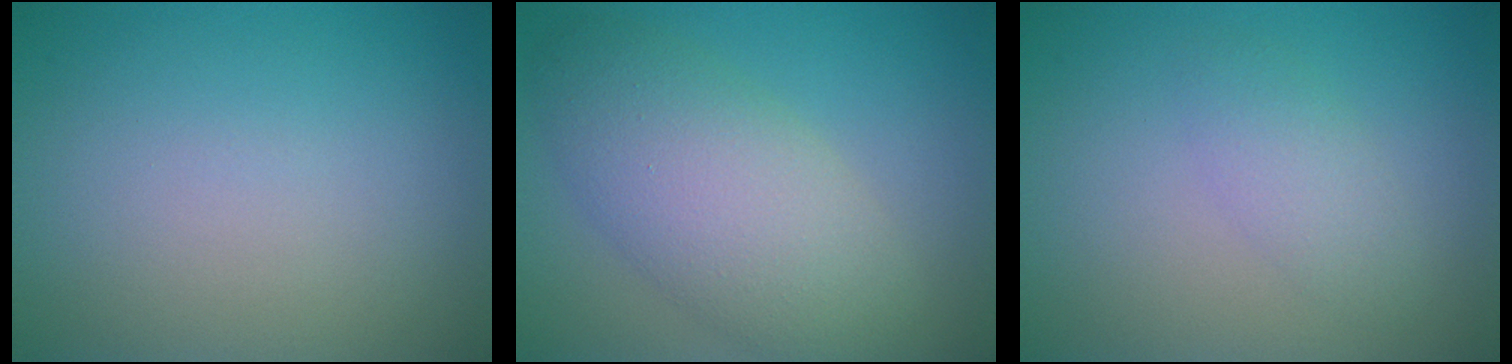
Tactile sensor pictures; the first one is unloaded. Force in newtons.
{"total": 7.0, "press": 7.0, "slide": 0.3}
{"total": 2.0, "press": 2.0, "slide": 0.2}